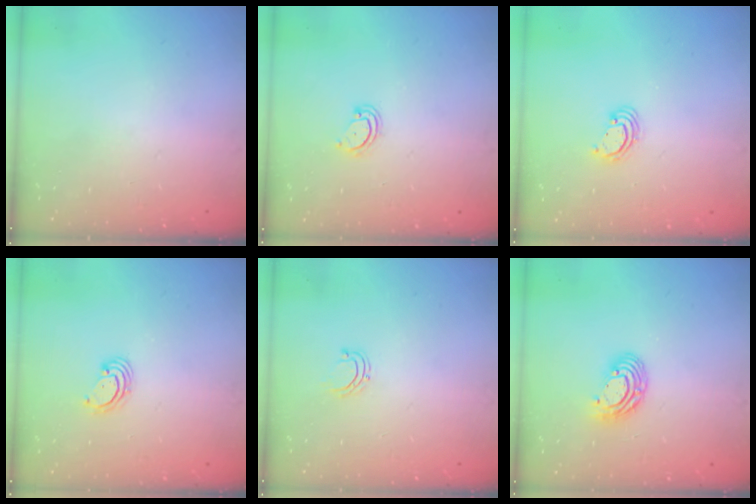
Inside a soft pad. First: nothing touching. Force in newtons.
{"total": 4.1, "press": 4.0, "slide": 0.4}
{"total": 2.4, "press": 2.4, "slide": 0.1}
{"total": 2.8, "press": 2.8, "slide": 0.3}
{"total": 4.3, "press": 4.3, "slide": 0.3}
{"total": 8.0, "press": 8.0, "slide": 0.4}